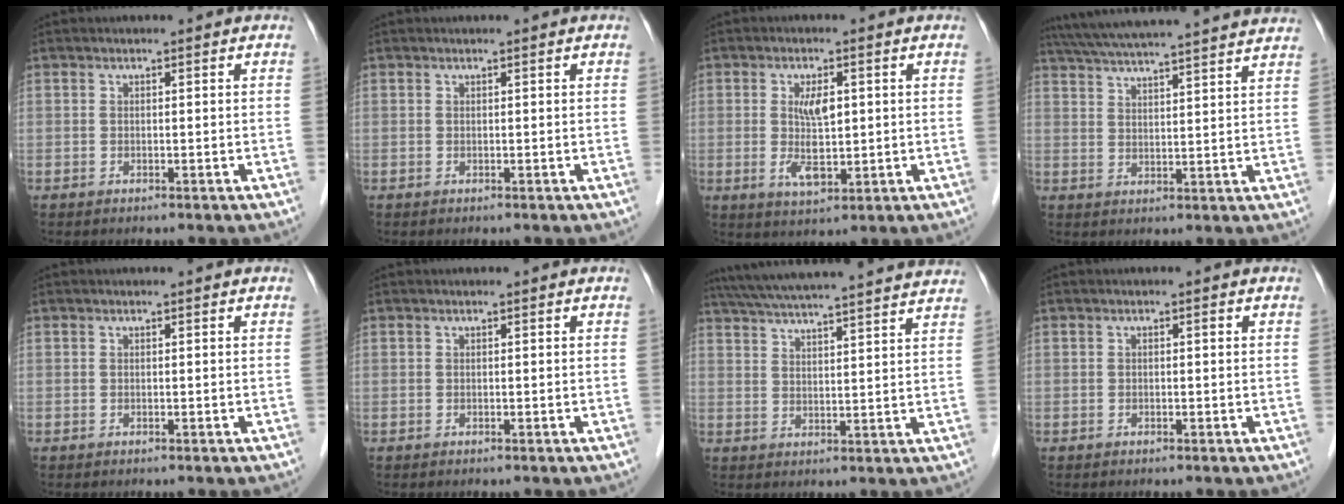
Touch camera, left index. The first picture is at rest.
{"total": 0.0}
{"total": 5.2, "force": [0.2, 2.1, 4.8], "torque": [-0.096, -0.005, 0.009]}
{"total": 23.1, "force": [21.0, 0.5, 9.5], "torque": [-0.163, 0.017, 0.282]}
{"total": 0.0}
{"total": 0.0}
{"total": 23.8, "force": [21.8, 0.6, 9.7], "torque": [-0.165, 0.015, 0.289]}
{"total": 0.5, "force": [-0.2, 0.2, 0.4], "torque": [-0.006, 0.000, -0.005]}